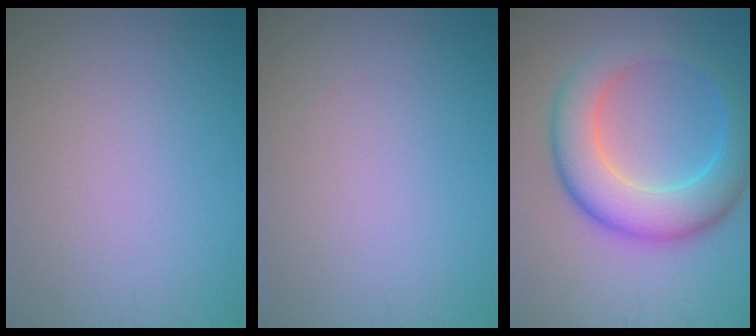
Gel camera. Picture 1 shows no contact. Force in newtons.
{"total": 0.0}
{"total": 7.5, "press": 7.5, "slide": 0.3}